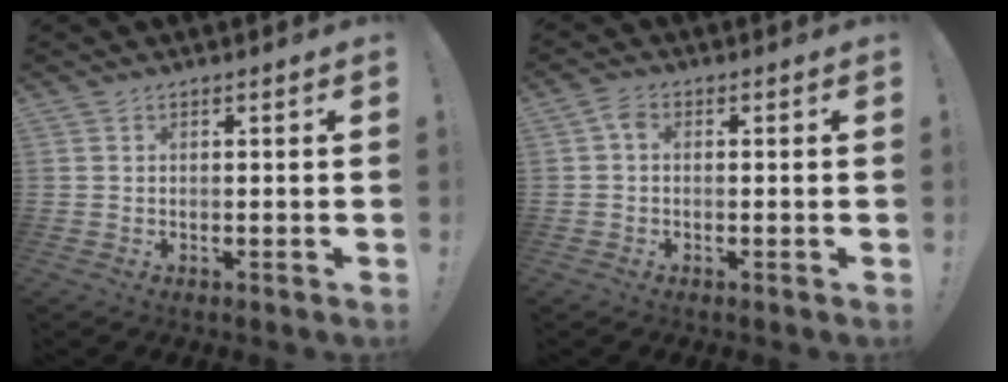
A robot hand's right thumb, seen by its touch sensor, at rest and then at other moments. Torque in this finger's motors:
{"motor_torque": [0.39, 0.42, 0.06, -0.14, 0.00]}